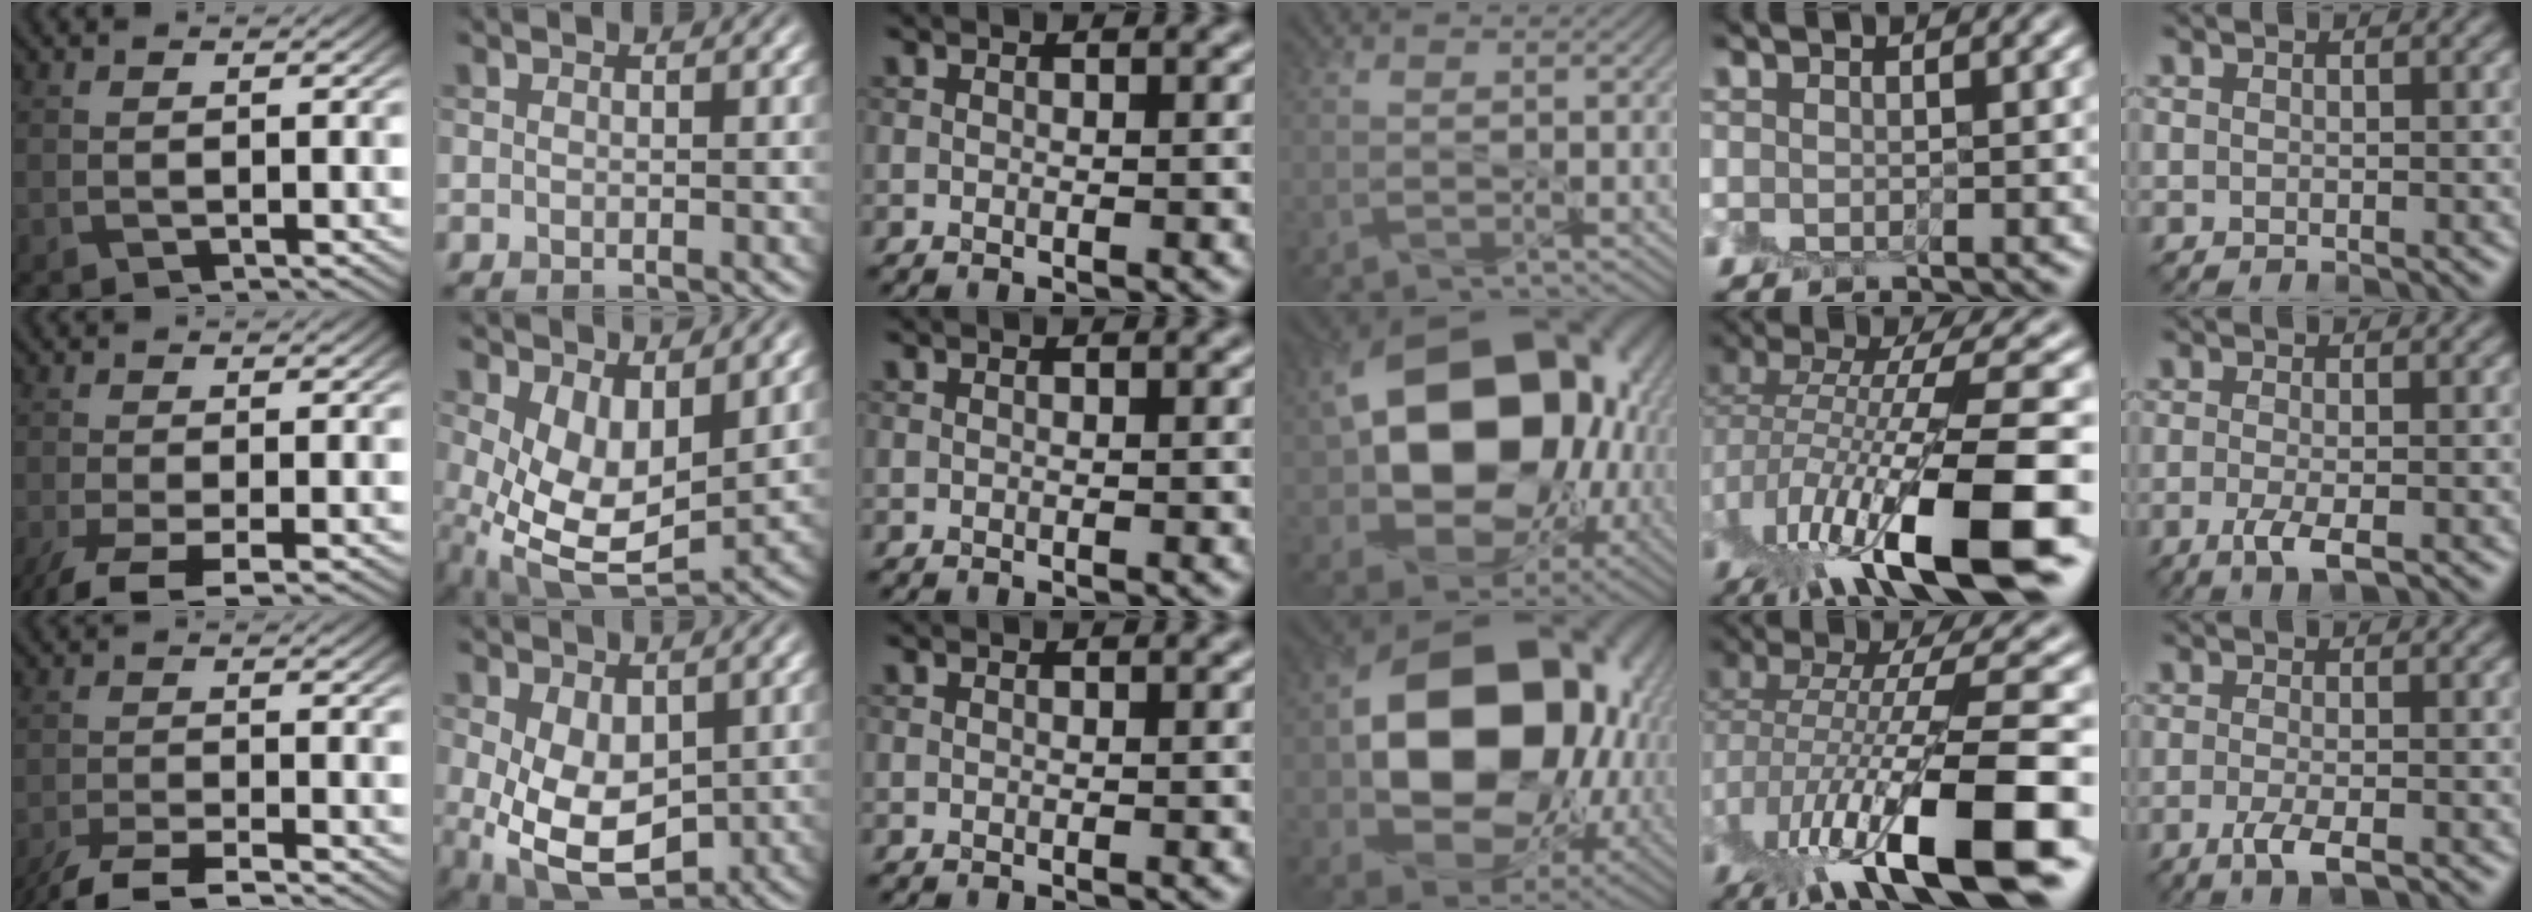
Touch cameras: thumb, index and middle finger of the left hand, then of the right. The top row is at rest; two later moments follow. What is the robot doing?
{"motion": "peel", "object": "envelope seal"}